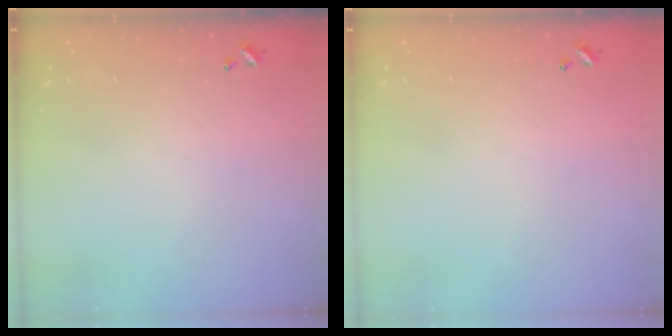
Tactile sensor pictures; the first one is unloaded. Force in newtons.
{"total": 0.0}